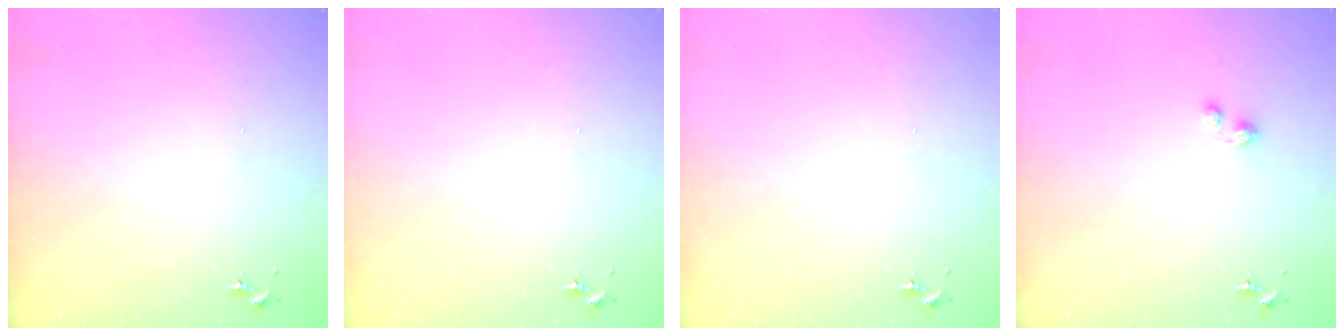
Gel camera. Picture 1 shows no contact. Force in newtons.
{"total": 0.0}
{"total": 0.0}
{"total": 2.6, "press": 2.6, "slide": 0.2}